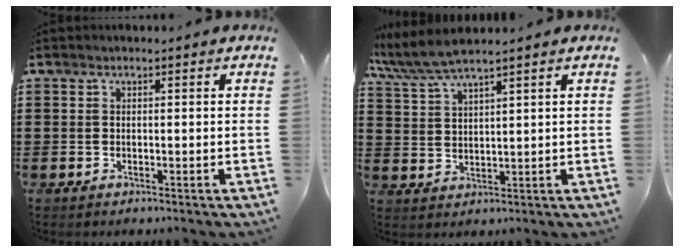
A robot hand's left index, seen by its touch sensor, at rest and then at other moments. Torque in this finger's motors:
{"motor_torque": [-0.10, -0.84, 0.16, 0.14]}